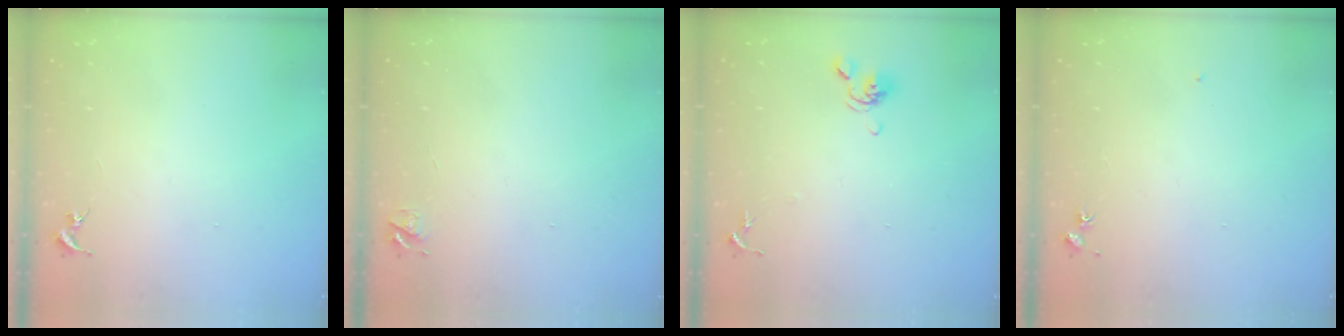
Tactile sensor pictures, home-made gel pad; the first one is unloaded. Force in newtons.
{"total": 4.7, "press": 4.7, "slide": 0.6}
{"total": 6.9, "press": 6.7, "slide": 1.6}
{"total": 4.4, "press": 4.4, "slide": 0.5}